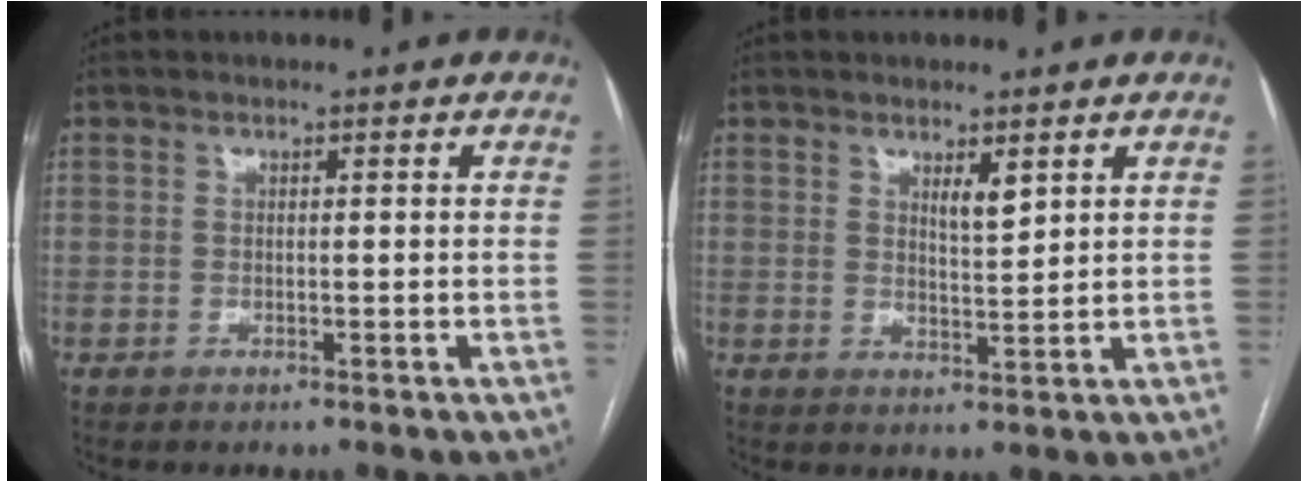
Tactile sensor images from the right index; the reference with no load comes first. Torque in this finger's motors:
{"motor_torque": [0.06, 0.03, 0.02, 0.05]}